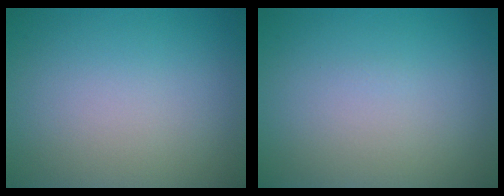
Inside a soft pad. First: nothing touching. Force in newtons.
{"total": 0.0}